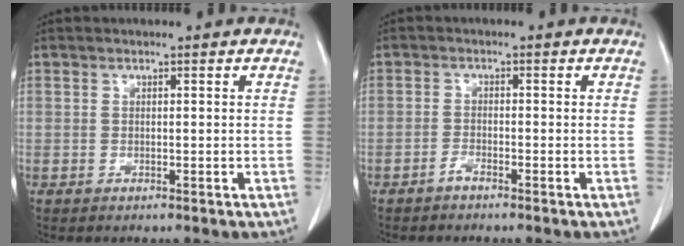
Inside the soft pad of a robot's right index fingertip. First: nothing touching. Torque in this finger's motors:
{"motor_torque": [-0.04, 0.04, 0.05, 0.02]}